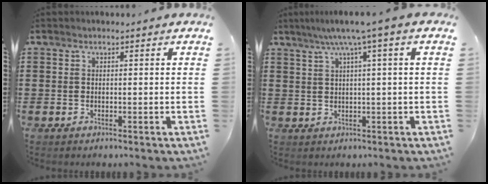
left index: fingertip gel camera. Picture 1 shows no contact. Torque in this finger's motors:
{"motor_torque": [1.63, -0.40, 0.63, 0.14]}